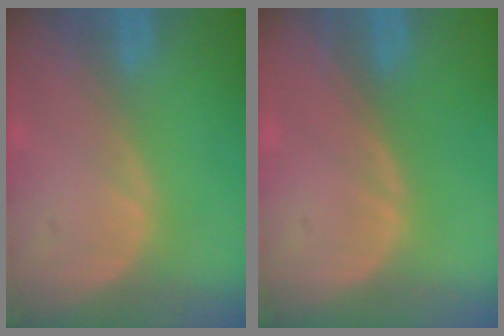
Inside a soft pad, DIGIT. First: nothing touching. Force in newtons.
{"total": 0.0}